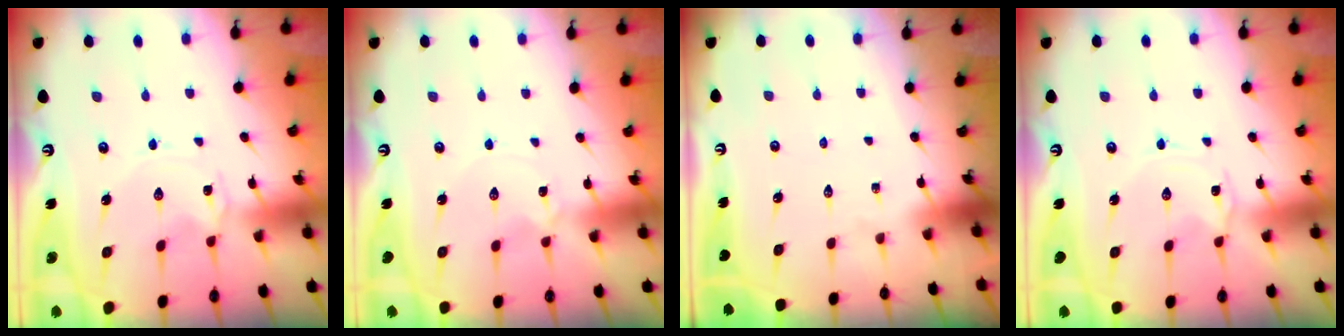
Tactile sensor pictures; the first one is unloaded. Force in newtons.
{"total": 0.0}
{"total": 0.0}
{"total": 0.7, "press": 0.7, "slide": 0.1}